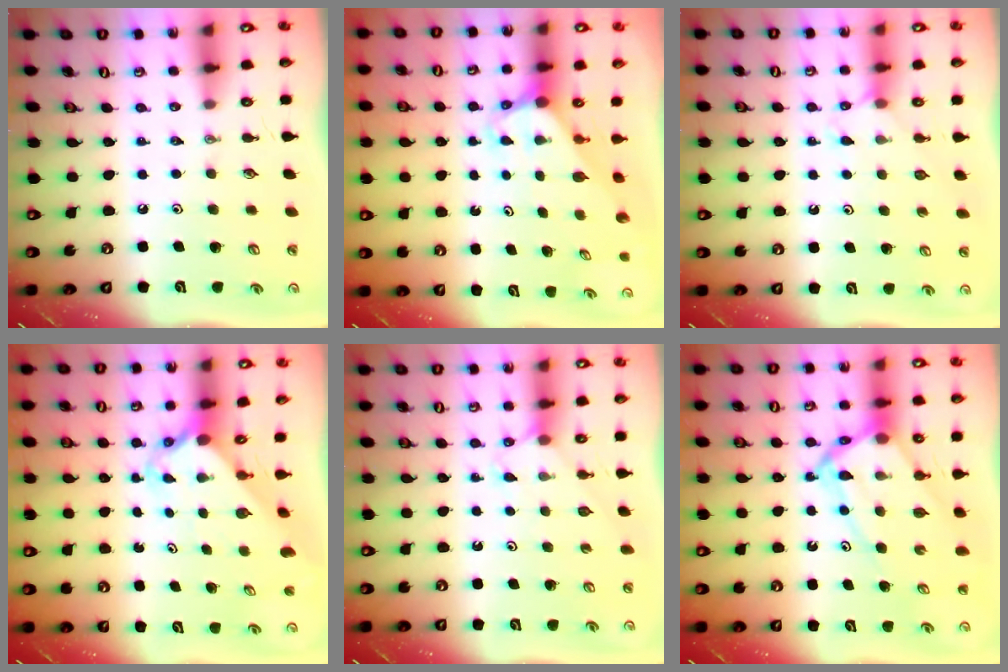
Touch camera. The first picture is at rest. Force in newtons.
{"total": 3.2, "press": 3.2, "slide": 0.2}
{"total": 4.5, "press": 4.4, "slide": 0.6}
{"total": 2.3, "press": 2.3, "slide": 0.2}
{"total": 5.3, "press": 5.2, "slide": 0.5}
{"total": 12.2, "press": 12.2, "slide": 1.0}